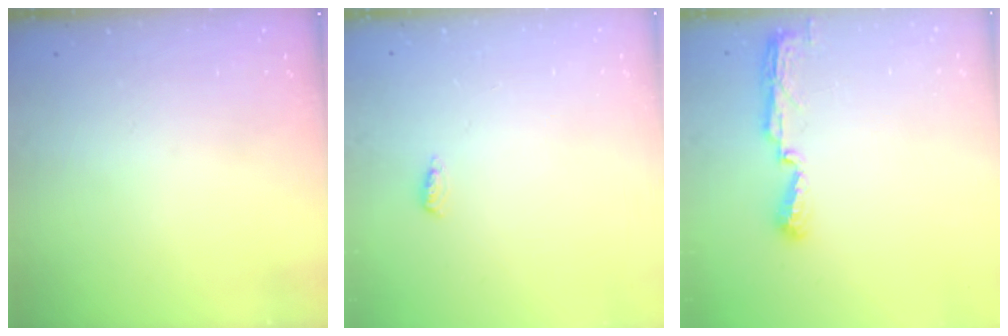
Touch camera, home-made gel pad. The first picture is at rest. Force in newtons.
{"total": 4.4, "press": 4.1, "slide": 1.5}
{"total": 5.8, "press": 5.8, "slide": 0.5}